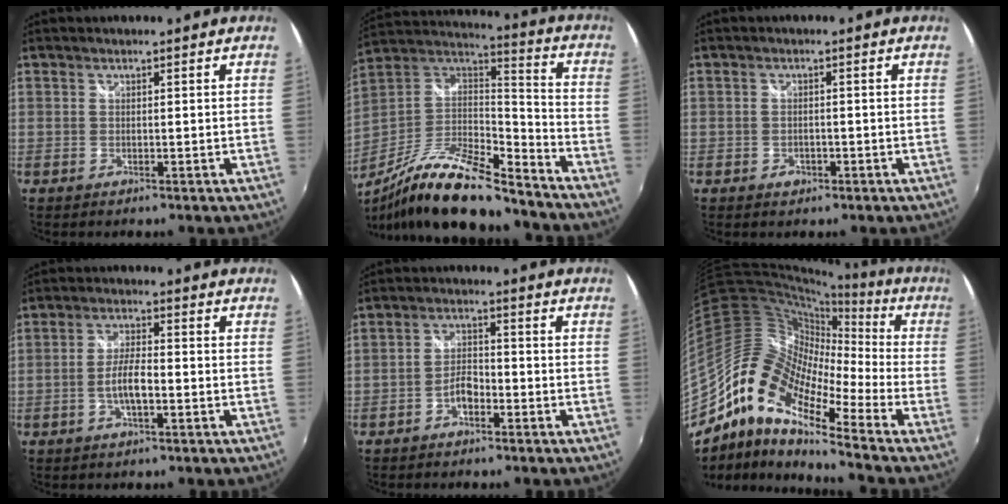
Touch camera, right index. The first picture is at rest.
{"total": 21.9, "force": [-16.4, 5.3, 13.6], "torque": [-0.252, -0.034, -0.286]}
{"total": 2.1, "force": [-1.0, 1.7, 0.7], "torque": [-0.014, -0.002, -0.015]}
{"total": 5.2, "force": [-1.8, 1.4, 4.7], "torque": [-0.094, 0.003, -0.033]}
{"total": 3.9, "force": [-2.4, 1.8, 2.3], "torque": [-0.050, 0.008, -0.044]}
{"total": 13.5, "force": [-7.8, 5.1, 9.8], "torque": [-0.147, 0.003, -0.168]}